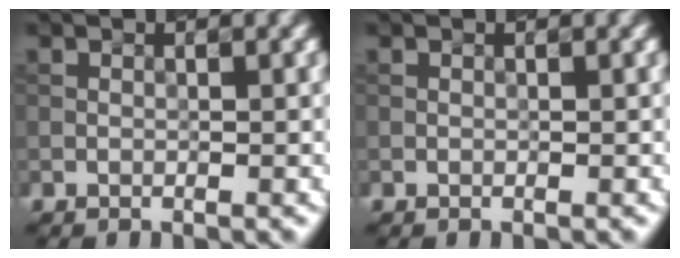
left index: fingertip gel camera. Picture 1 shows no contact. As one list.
[{"total": 0.0}]